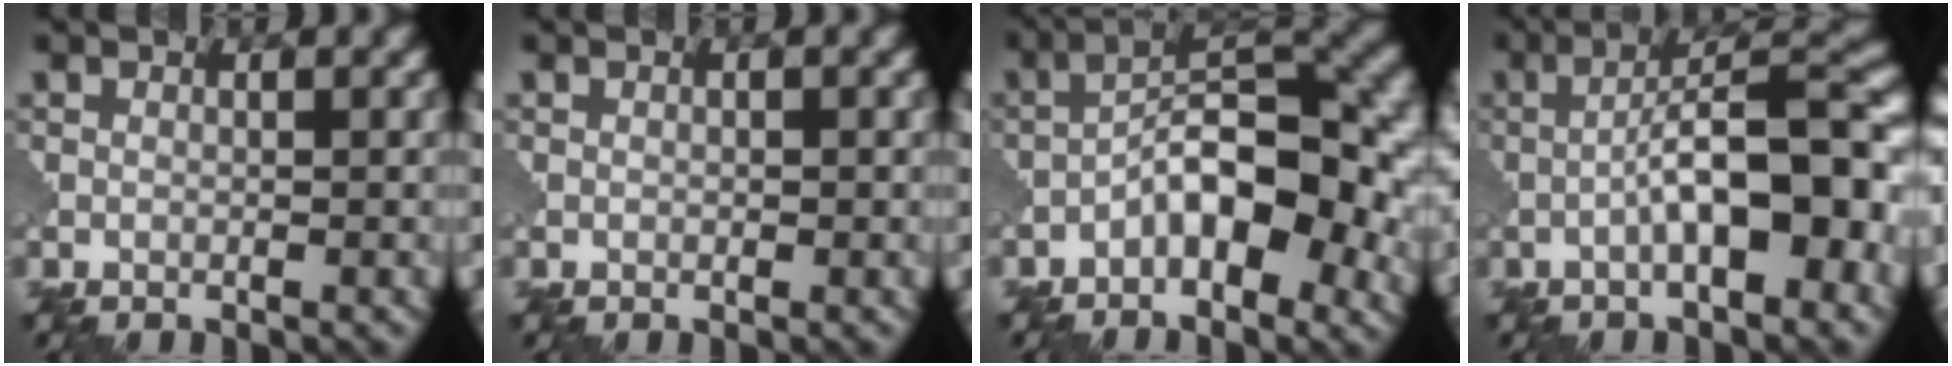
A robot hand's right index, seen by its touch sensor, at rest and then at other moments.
{"total": 0.5, "force": [0.1, 0.3, 0.4], "torque": [-0.005, 0.000, 0.000]}
{"total": 9.8, "force": [-2.9, 4.2, 8.3], "torque": [-0.121, 0.017, -0.057]}
{"total": 9.0, "force": [-2.1, 2.6, 8.4], "torque": [-0.118, 0.022, -0.038]}